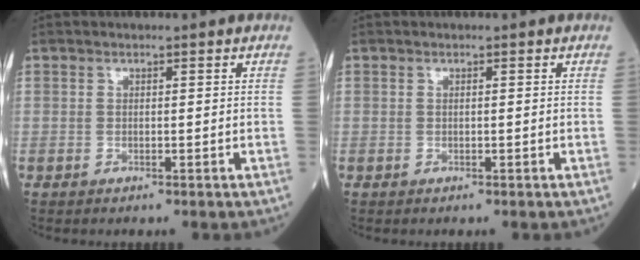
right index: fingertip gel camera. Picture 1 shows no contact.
{"total": 0.0}